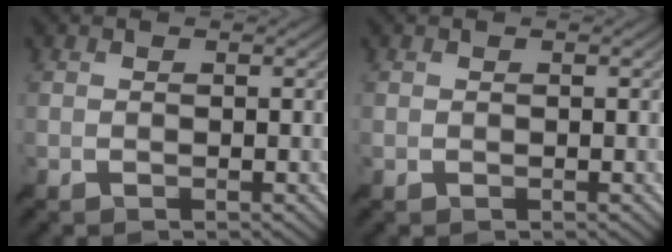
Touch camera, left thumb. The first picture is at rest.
{"total": 0.0}